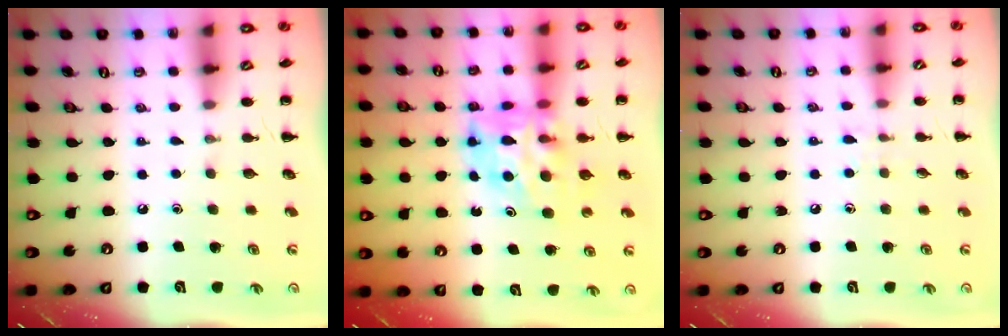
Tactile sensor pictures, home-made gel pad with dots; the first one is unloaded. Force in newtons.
{"total": 9.2, "press": 8.9, "slide": 2.5}
{"total": 4.3, "press": 4.0, "slide": 1.5}